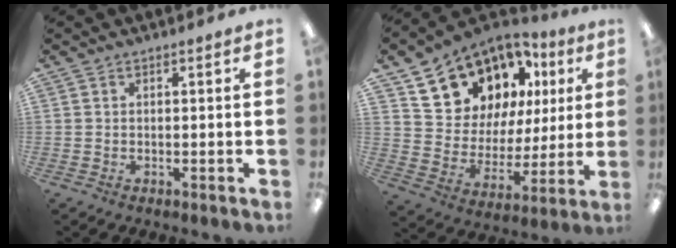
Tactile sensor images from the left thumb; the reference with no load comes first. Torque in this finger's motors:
{"motor_torque": [0.50, 0.83, 1.01, -1.13, 0.11]}